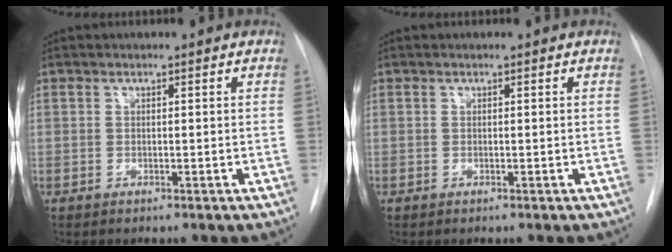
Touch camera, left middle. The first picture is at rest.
{"total": 0.0}